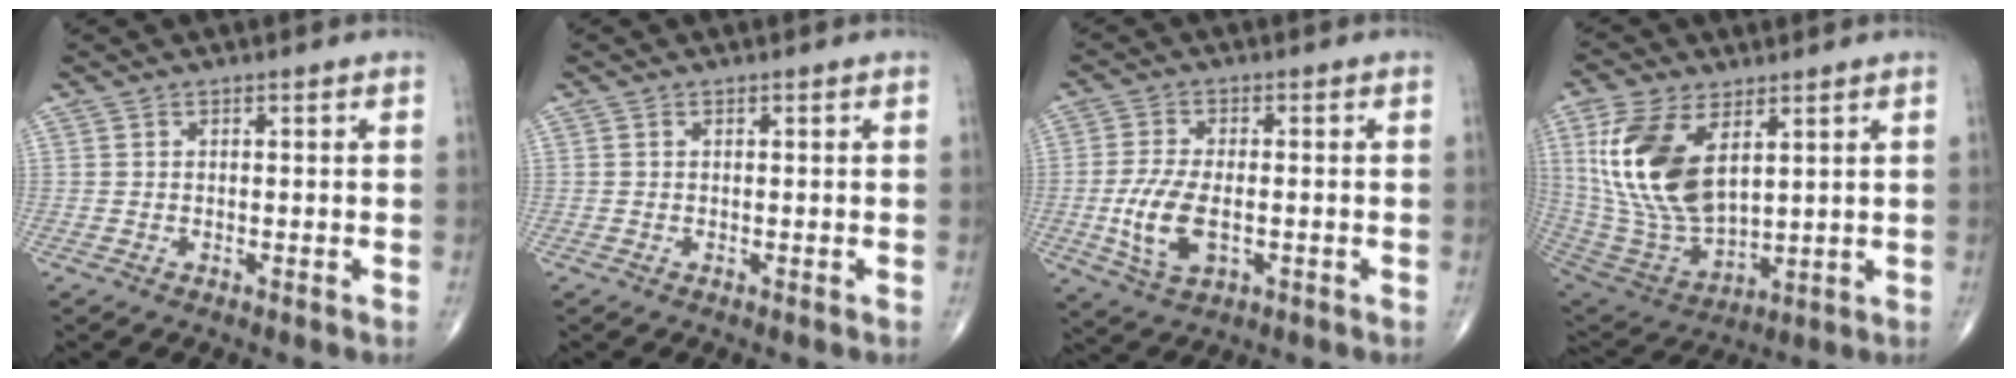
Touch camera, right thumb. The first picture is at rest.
{"total": 0.0}
{"total": 9.1, "force": [-1.8, 4.7, 7.6], "torque": [-0.156, -0.002, -0.030]}
{"total": 18.8, "force": [6.0, 10.1, 14.7], "torque": [-0.290, -0.028, 0.129]}